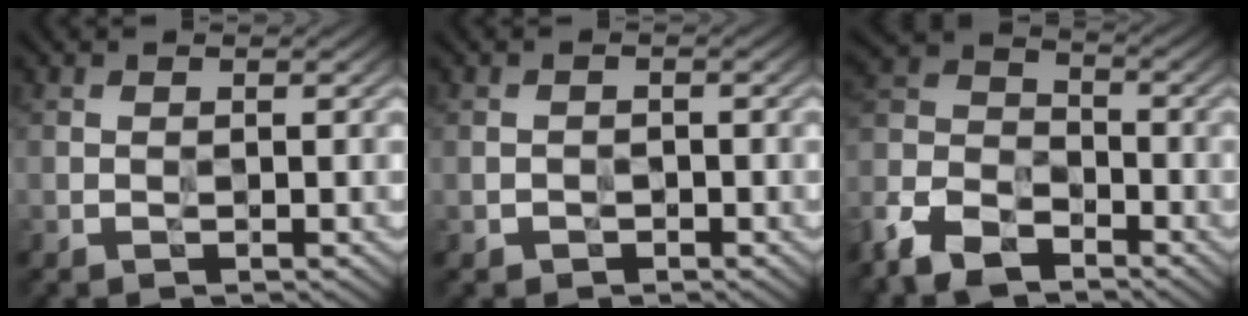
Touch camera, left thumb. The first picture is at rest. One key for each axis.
{"total": 1.5, "fx": -0.8, "fy": 1.1, "fz": 0.5, "tx": -0.011, "ty": -0.008, "tz": -0.016}
{"total": 11.9, "fx": -8.5, "fy": 6.0, "fz": 5.9, "tx": -0.151, "ty": -0.019, "tz": -0.187}